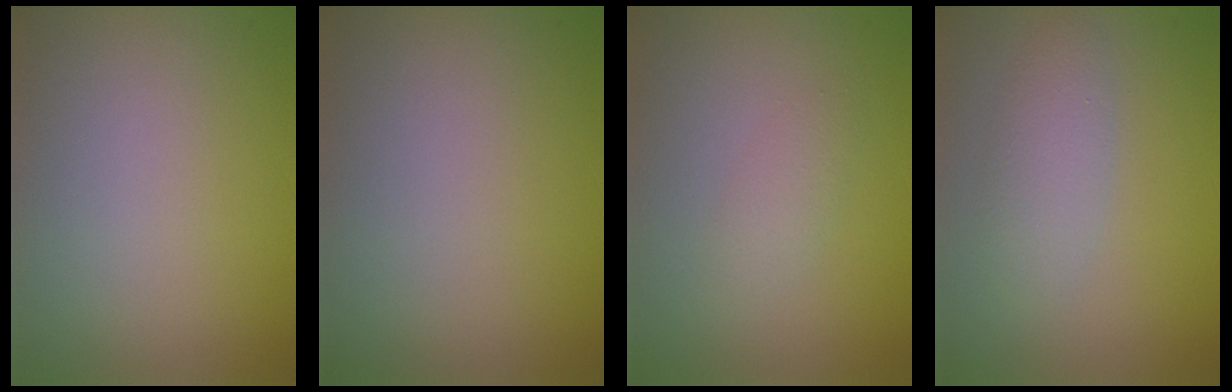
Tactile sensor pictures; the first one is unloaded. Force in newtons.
{"total": 0.0}
{"total": 1.4, "press": 1.3, "slide": 0.1}
{"total": 2.5, "press": 2.5, "slide": 0.1}